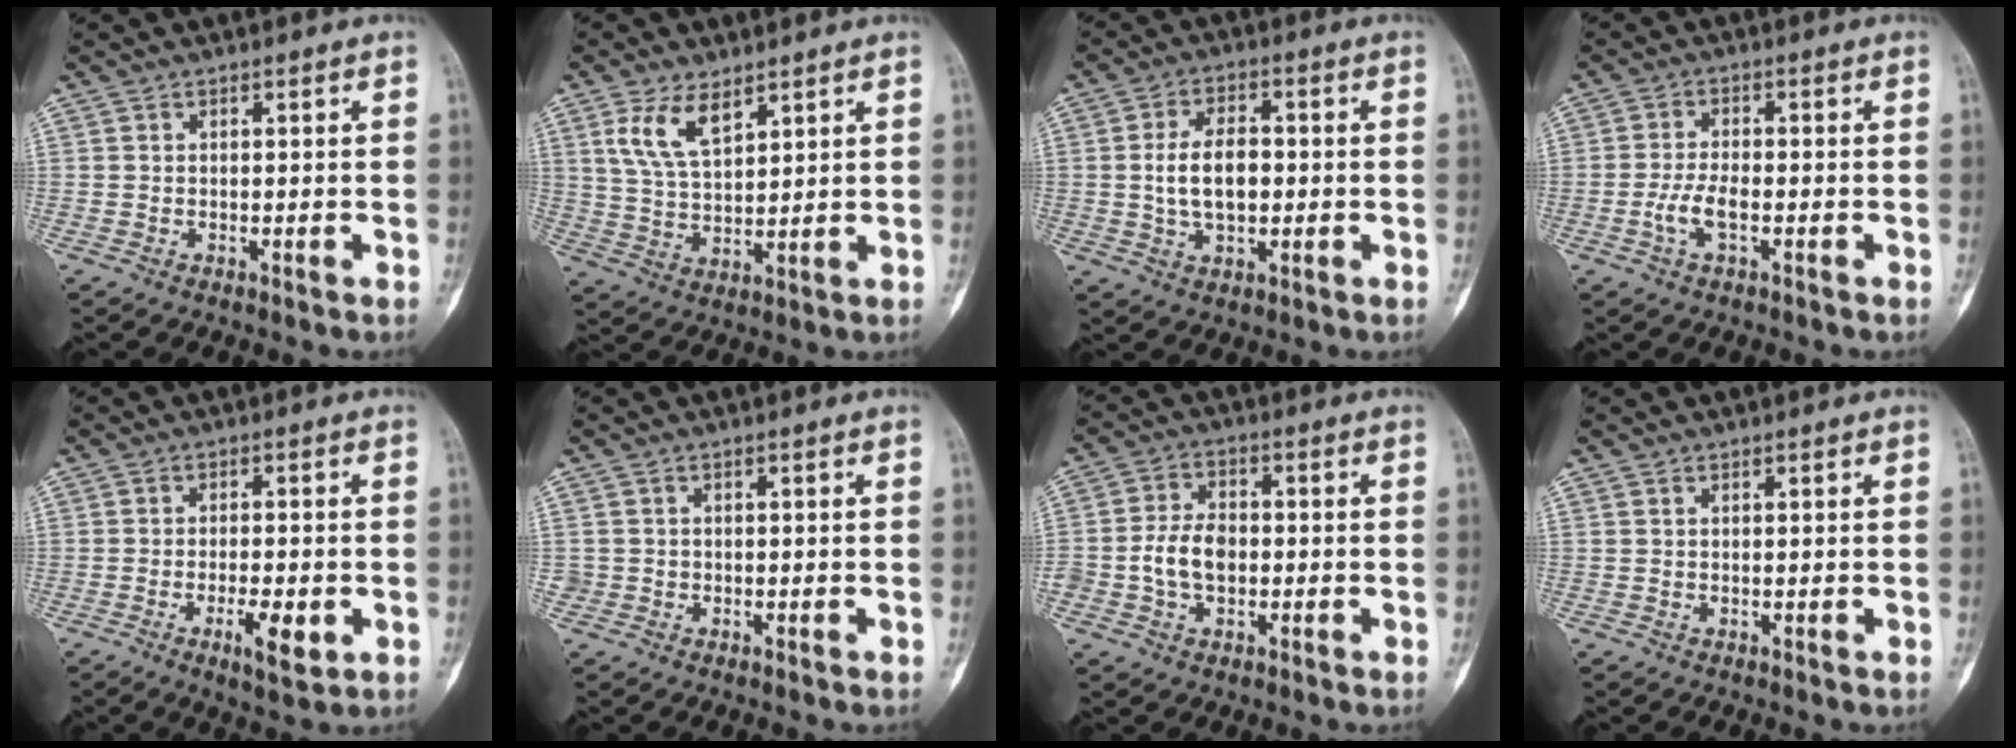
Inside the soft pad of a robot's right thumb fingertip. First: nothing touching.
{"total": 8.2, "force": [4.6, 3.8, 5.6], "torque": [-0.100, -0.019, 0.098]}
{"total": 8.4, "force": [-0.3, 4.8, 6.8], "torque": [-0.118, 0.010, -0.006]}
{"total": 4.4, "force": [-1.5, 1.7, 3.7], "torque": [-0.081, 0.012, -0.029]}
{"total": 6.2, "force": [-2.3, 1.9, 5.4], "torque": [-0.083, -0.001, -0.032]}
{"total": 1.3, "force": [-0.5, 1.2, 0.0], "torque": [0.005, 0.007, -0.014]}
{"total": 7.2, "force": [-1.4, 4.9, 5.1], "torque": [-0.086, 0.020, -0.030]}
{"total": 0.0}